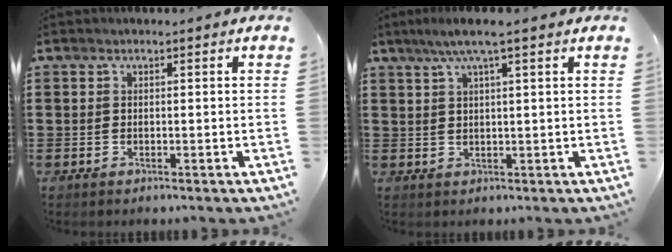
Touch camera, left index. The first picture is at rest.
{"total": 4.2, "force": [2.5, 0.0, 3.4], "torque": [-0.071, 0.006, 0.042]}